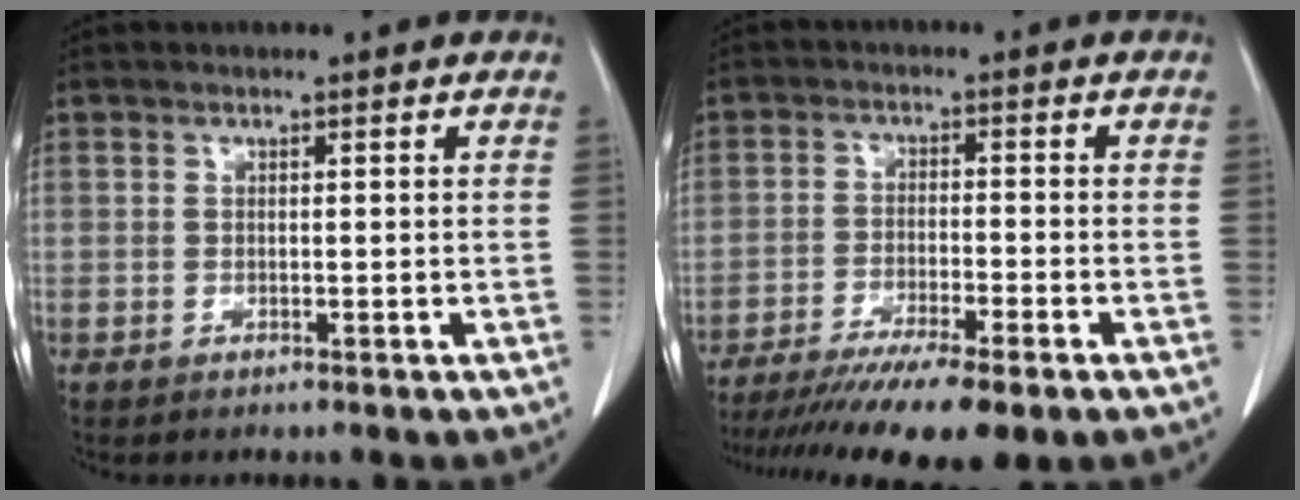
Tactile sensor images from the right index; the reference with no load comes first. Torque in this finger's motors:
{"motor_torque": [0.80, -0.79, 0.48, 0.11]}